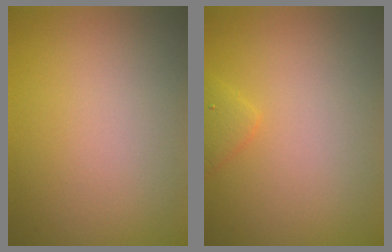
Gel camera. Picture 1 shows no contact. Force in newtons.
{"total": 1.4, "press": 1.4, "slide": 0.1}